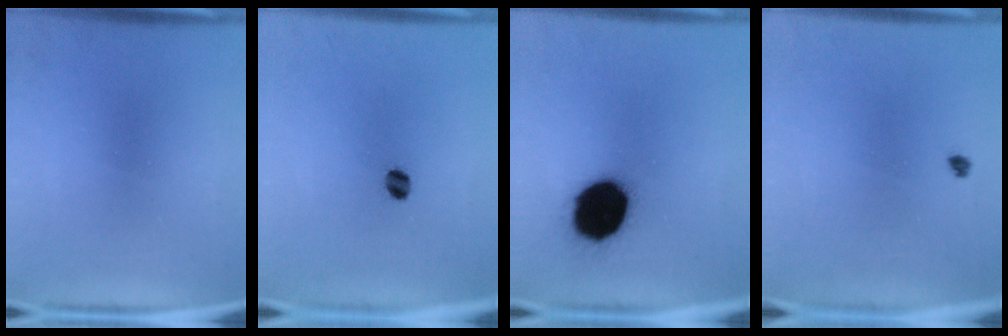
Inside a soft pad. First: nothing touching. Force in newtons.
{"total": 2.8}
{"total": 19.6}
{"total": 1.0}